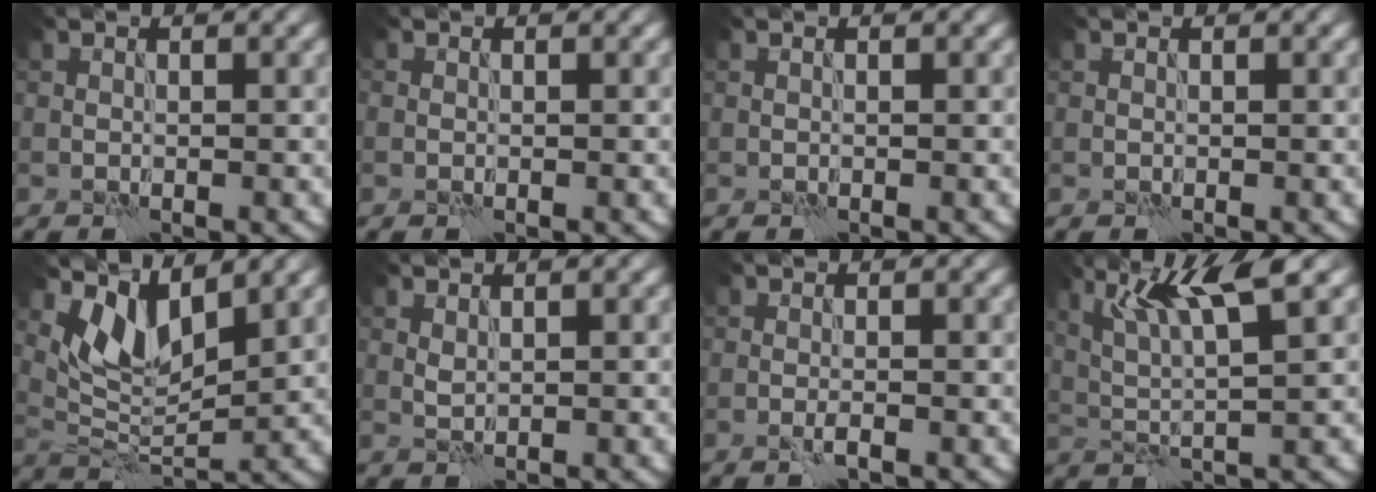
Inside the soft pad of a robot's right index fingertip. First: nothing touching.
{"total": 0.5, "force": [-0.1, 0.4, 0.2], "torque": [-0.003, -0.002, -0.003]}
{"total": 0.0}
{"total": 0.0}
{"total": 5.2, "force": [3.4, 2.1, 3.4], "torque": [-0.074, -0.013, 0.063]}
{"total": 0.8, "force": [0.5, 0.2, 0.5], "torque": [-0.014, 0.000, 0.014]}
{"total": 0.9, "force": [-0.4, 0.0, 0.8], "torque": [-0.016, -0.001, -0.010]}
{"total": 6.2, "force": [3.0, 0.9, 5.4], "torque": [-0.106, 0.003, 0.062]}